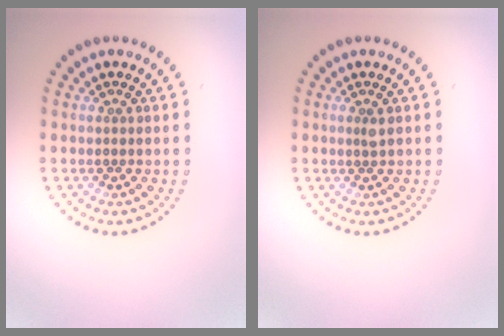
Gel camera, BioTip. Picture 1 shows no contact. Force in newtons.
{"total": 0.7, "press": 0.5, "slide": 0.5}